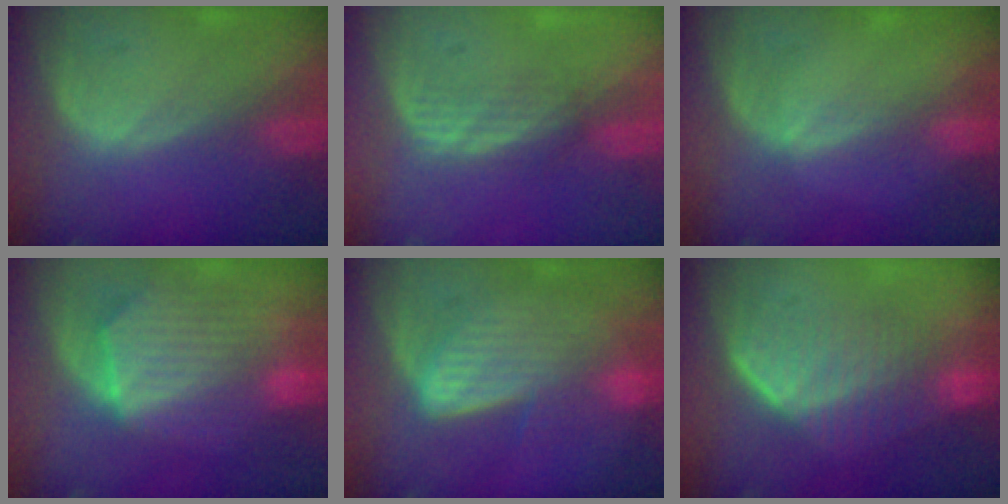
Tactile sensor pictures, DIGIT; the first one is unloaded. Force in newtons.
{"total": 2.9, "press": 2.6, "slide": 1.2}
{"total": 1.2, "press": 0.7, "slide": 0.9}
{"total": 10.4, "press": 9.1, "slide": 5.1}
{"total": 6.5, "press": 6.5, "slide": 0.3}
{"total": 7.3, "press": 7.0, "slide": 2.0}